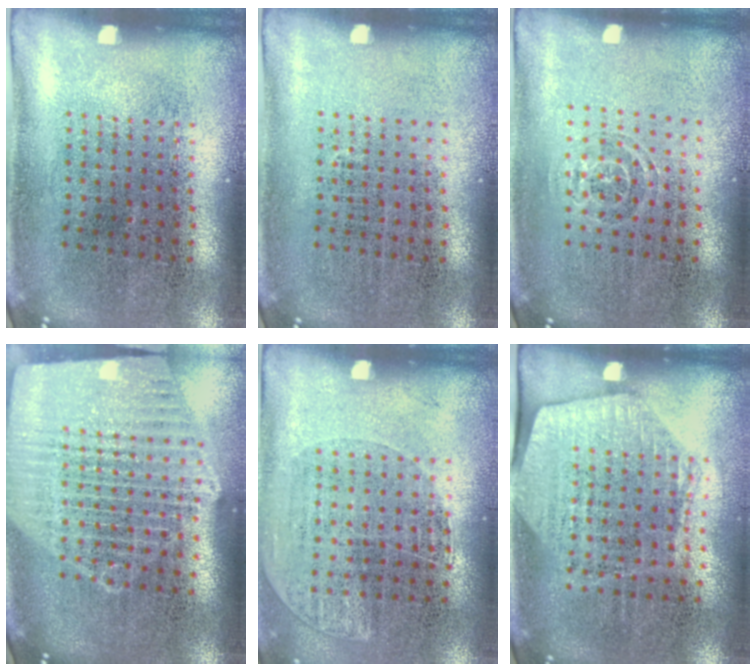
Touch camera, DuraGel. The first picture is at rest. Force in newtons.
{"total": 0.0}
{"total": 0.9, "press": 0.6, "slide": 0.6}
{"total": 2.3, "press": 2.0, "slide": 1.1}
{"total": 1.1, "press": 1.0, "slide": 0.6}
{"total": 1.6, "press": 1.4, "slide": 0.7}